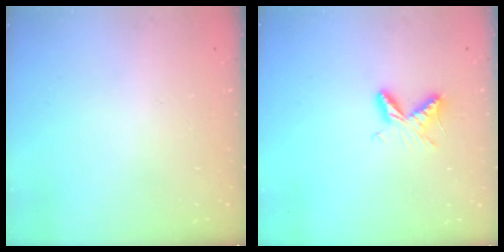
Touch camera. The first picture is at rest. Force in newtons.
{"total": 7.1, "press": 7.0, "slide": 0.7}